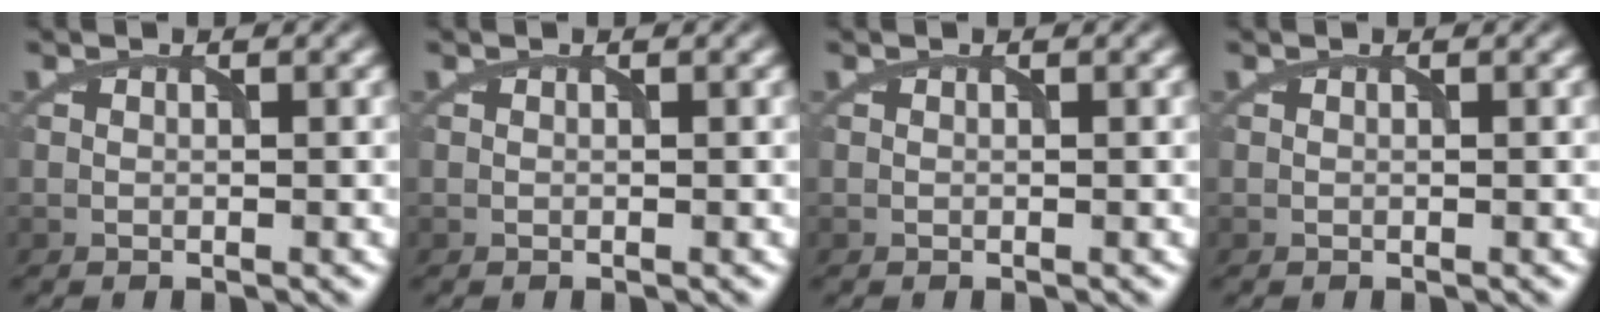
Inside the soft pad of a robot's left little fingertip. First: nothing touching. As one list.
[{"total": 0.0}, {"total": 0.0}, {"total": 0.0}]